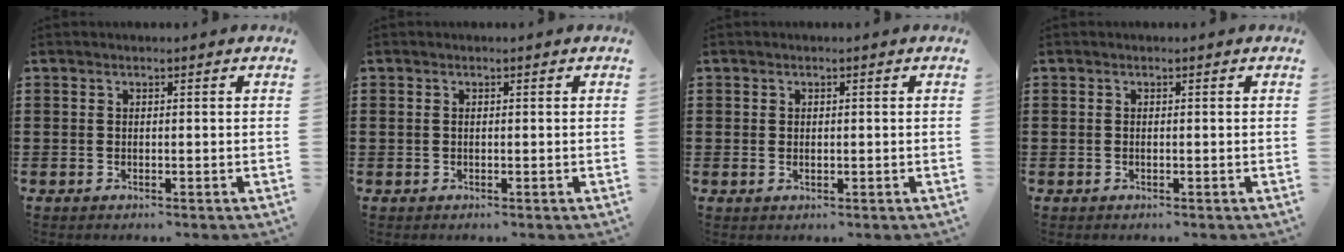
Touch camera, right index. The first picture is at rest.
{"total": 0.6, "force": [0.1, 0.5, 0.4], "torque": [-0.010, 0.002, 0.001]}
{"total": 0.6, "force": [0.1, 0.4, 0.4], "torque": [-0.009, 0.003, 0.002]}
{"total": 0.0}